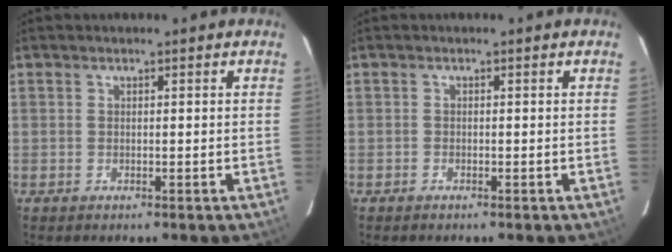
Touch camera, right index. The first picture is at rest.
{"total": 0.0}